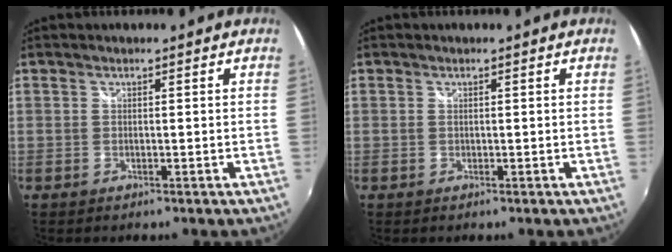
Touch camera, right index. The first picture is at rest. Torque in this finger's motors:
{"motor_torque": [0.15, 0.20, 0.04, 0.00]}